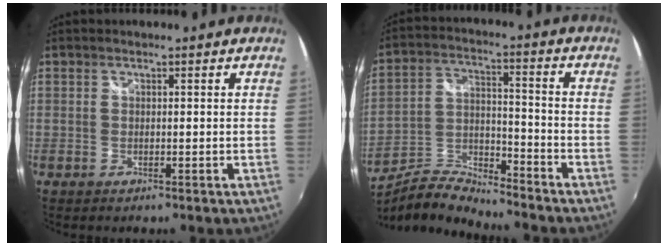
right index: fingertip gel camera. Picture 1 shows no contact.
{"total": 9.4, "force": [-8.8, 1.5, 3.0], "torque": [-0.060, 0.008, -0.175]}